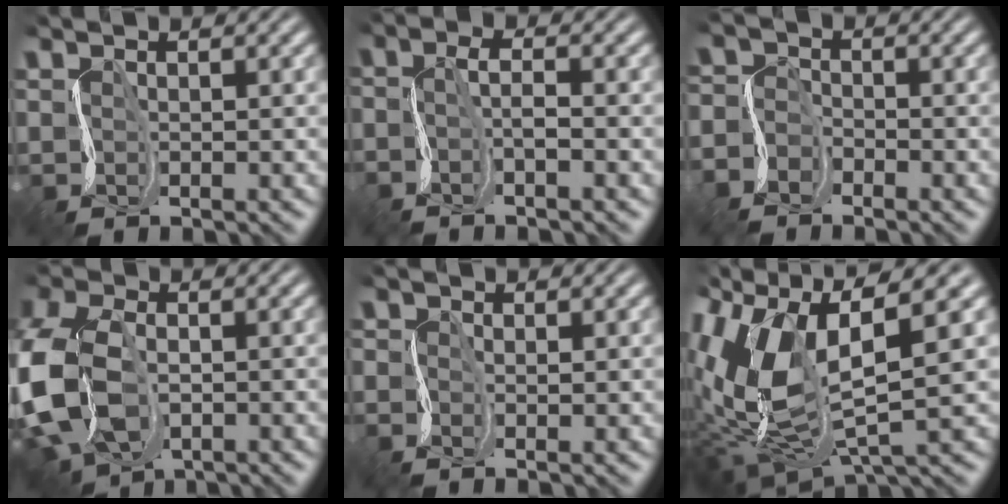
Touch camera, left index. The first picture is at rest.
{"total": 1.9, "force": [-1.4, -0.2, 1.2], "torque": [-0.029, 0.002, -0.032]}
{"total": 3.4, "force": [-3.2, 1.3, 0.3], "torque": [-0.012, -0.004, -0.069]}
{"total": 10.3, "force": [-3.6, 6.5, 7.2], "torque": [-0.196, -0.021, -0.071]}
{"total": 1.2, "force": [-1.2, 0.1, 0.1], "torque": [-0.007, -0.005, -0.023]}
{"total": 10.2, "force": [1.0, 5.2, 8.8], "torque": [-0.198, -0.009, 0.021]}